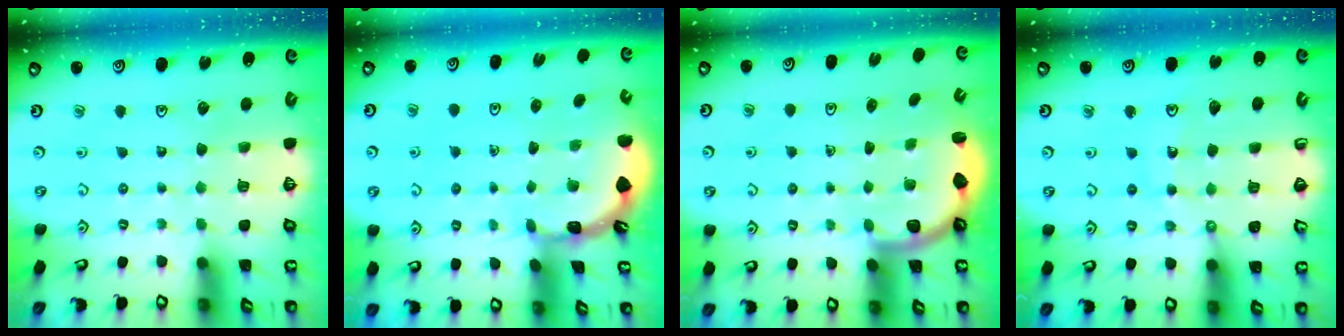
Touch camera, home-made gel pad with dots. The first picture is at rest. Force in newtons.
{"total": 1.8, "press": 1.8, "slide": 0.1}
{"total": 2.4, "press": 2.3, "slide": 0.6}
{"total": 10.2, "press": 10.1, "slide": 1.3}